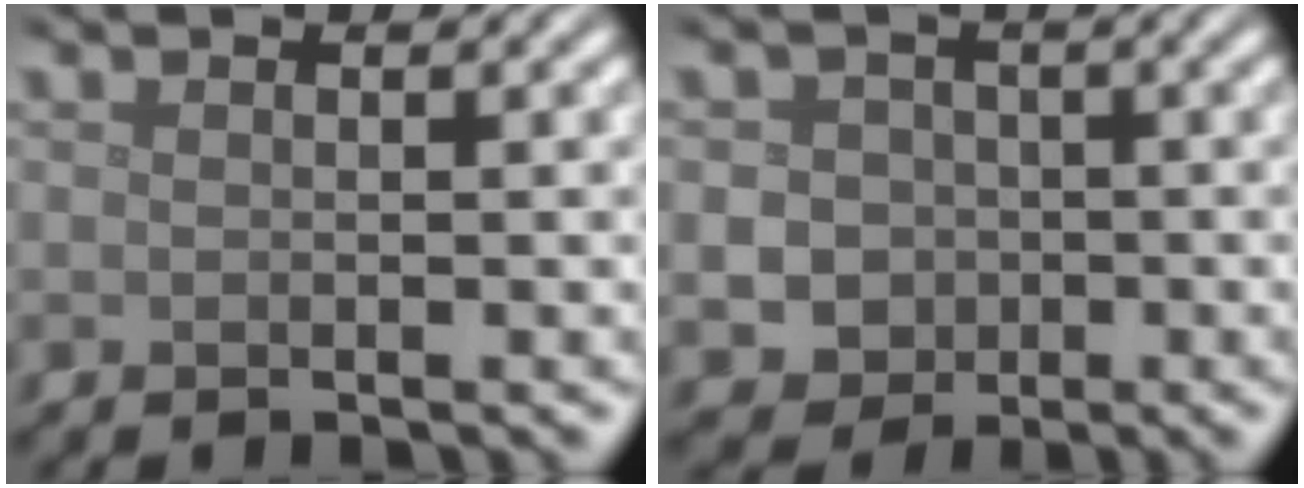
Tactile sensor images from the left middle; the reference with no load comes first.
{"total": 3.8, "force": [-0.7, 3.6, 1.0], "torque": [0.003, 0.008, -0.026]}